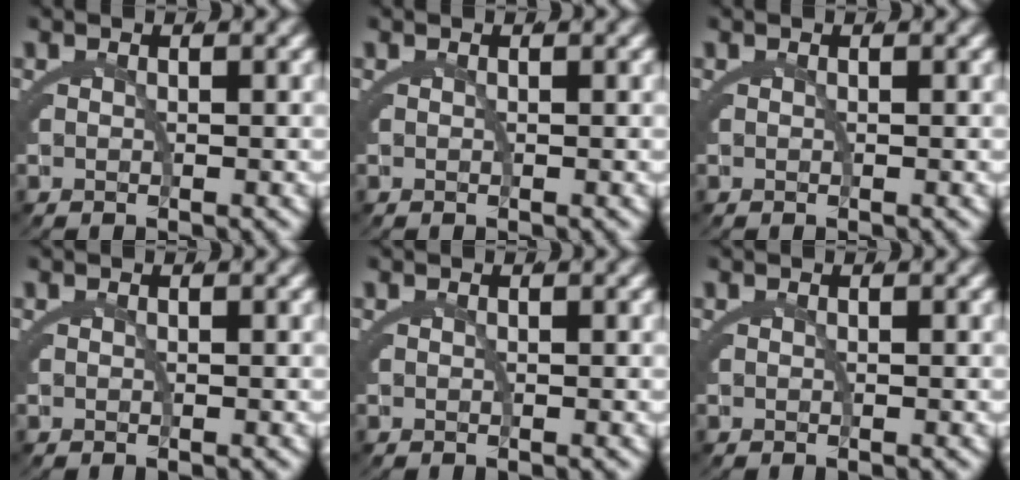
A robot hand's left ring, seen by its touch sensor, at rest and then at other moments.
{"total": 0.0}
{"total": 0.0}
{"total": 0.0}
{"total": 0.0}
{"total": 0.0}